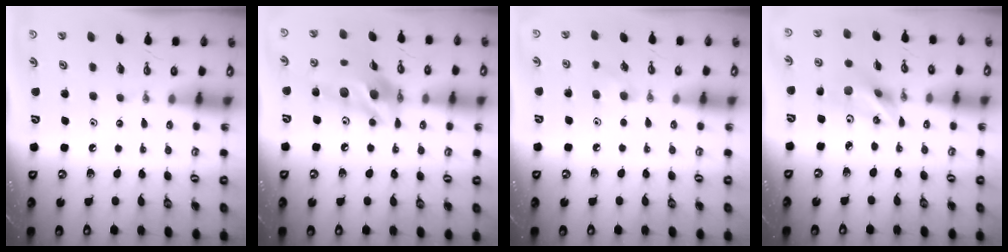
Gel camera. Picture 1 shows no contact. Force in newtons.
{"total": 14.1, "press": 14.0, "slide": 1.2}
{"total": 6.4, "press": 6.2, "slide": 1.7}
{"total": 9.7, "press": 9.3, "slide": 2.7}